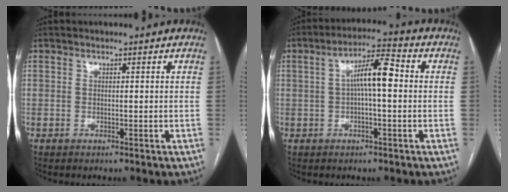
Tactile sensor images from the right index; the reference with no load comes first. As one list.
[{"total": 7.4, "force": [0.7, 1.4, 7.2], "torque": [-0.129, 0.026, 0.008]}]